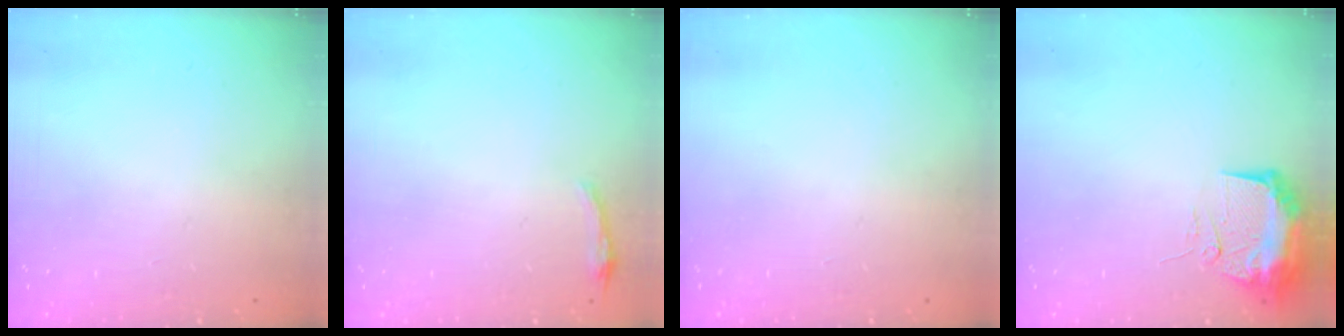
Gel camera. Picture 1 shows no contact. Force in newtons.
{"total": 3.1, "press": 3.0, "slide": 0.7}
{"total": 0.0}
{"total": 9.8, "press": 9.7, "slide": 1.2}